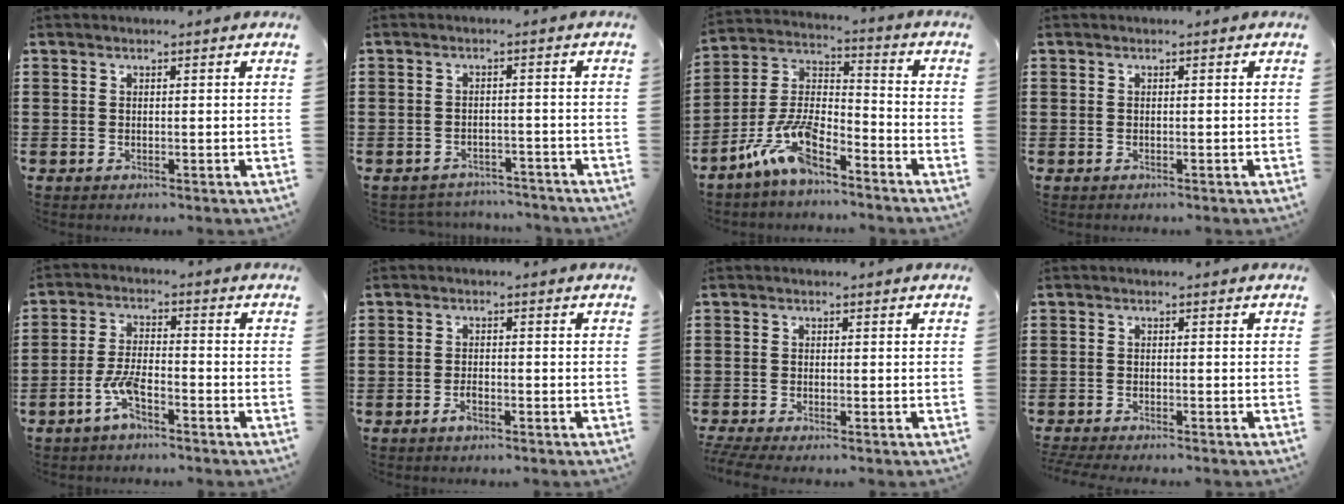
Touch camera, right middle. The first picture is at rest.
{"total": 2.5, "force": [-2.4, 0.4, -0.1], "torque": [-0.008, -0.002, -0.053]}
{"total": 10.8, "force": [-7.9, 3.3, 6.6], "torque": [-0.152, 0.011, -0.156]}
{"total": 0.0}
{"total": 5.2, "force": [-3.2, 1.6, 3.8], "torque": [-0.091, 0.002, -0.064]}
{"total": 2.1, "force": [-1.3, 0.6, 1.6], "torque": [-0.037, -0.003, -0.025]}
{"total": 1.3, "force": [-1.0, -0.1, 0.8], "torque": [-0.021, -0.007, -0.020]}
{"total": 1.6, "force": [-1.5, -0.2, 0.4], "torque": [-0.008, -0.003, -0.029]}